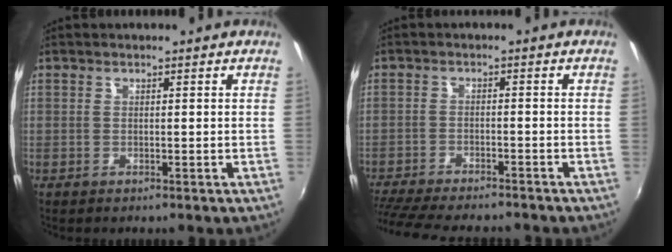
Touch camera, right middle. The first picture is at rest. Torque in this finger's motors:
{"motor_torque": [1.00, -1.14, 0.16, 0.05]}